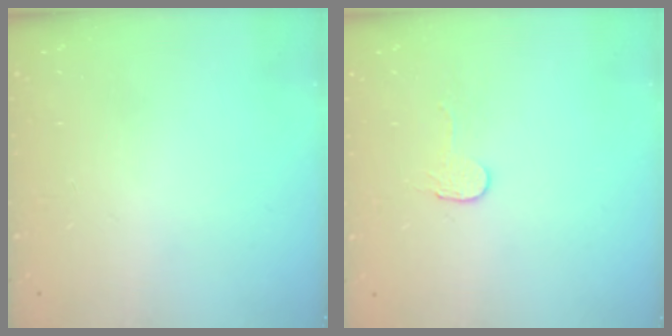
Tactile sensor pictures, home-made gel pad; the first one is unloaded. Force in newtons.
{"total": 2.7, "press": 2.7, "slide": 0.2}